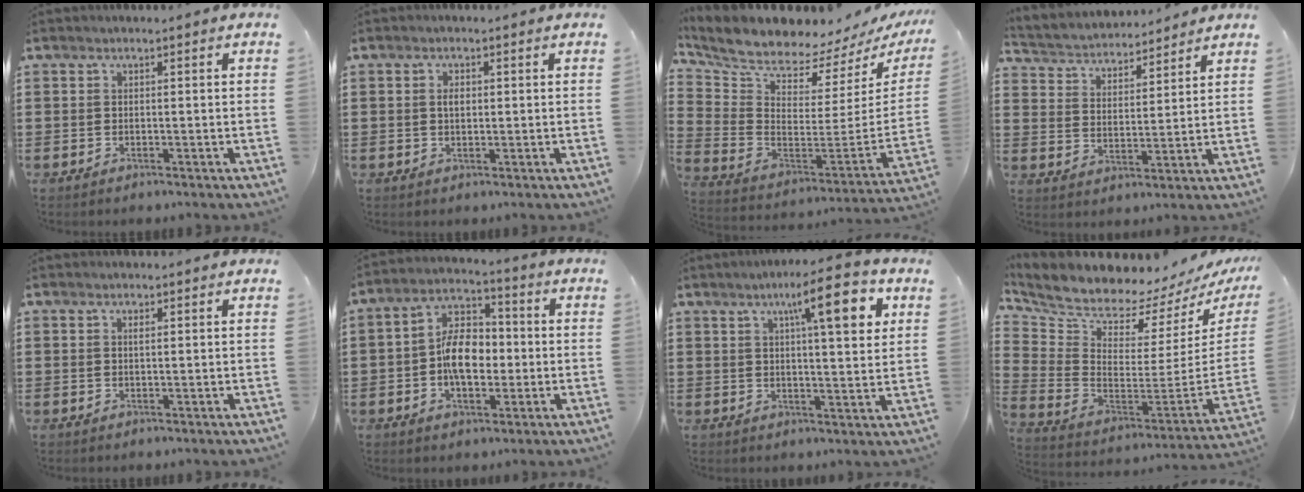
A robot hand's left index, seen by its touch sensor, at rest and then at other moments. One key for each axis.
{"total": 1.4, "fx": 0.2, "fy": 0.8, "fz": 1.1, "tx": -0.024, "ty": 0.005, "tz": 0.002}
{"total": 5.9, "fx": 5.7, "fy": 0.9, "fz": 1.4, "tx": -0.070, "ty": -0.073, "tz": 0.094}
{"total": 3.7, "fx": 3.6, "fy": 0.6, "fz": -0.2, "tx": -0.019, "ty": -0.025, "tz": 0.058}
{"total": 0.7, "fx": 0.4, "fy": 0.2, "fz": 0.6, "tx": -0.013, "ty": 0.000, "tz": 0.007}
{"total": 7.8, "fx": -1.1, "fy": 4.7, "fz": 6.2, "tx": -0.120, "ty": 0.007, "tz": -0.025}
{"total": 10.9, "fx": 5.2, "fy": 2.3, "fz": 9.3, "tx": -0.151, "ty": -0.003, "tz": 0.077}
{"total": 5.9, "fx": 5.8, "fy": 0.9, "fz": 0.8, "tx": -0.062, "ty": -0.075, "tz": 0.096}